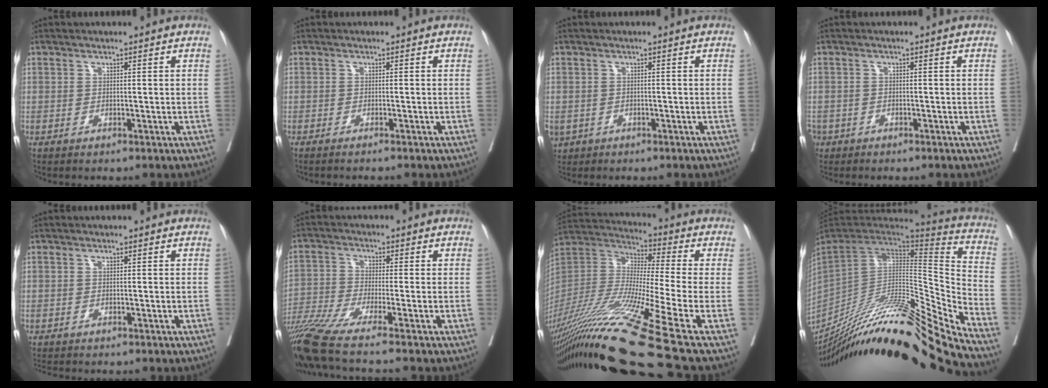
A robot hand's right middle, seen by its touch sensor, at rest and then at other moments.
{"total": 1.3, "force": [0.6, -1.0, 0.6], "torque": [0.000, -0.006, 0.021]}
{"total": 3.2, "force": [-1.7, 2.5, 0.9], "torque": [-0.024, -0.002, -0.024]}
{"total": 3.5, "force": [-2.3, 2.6, 0.6], "torque": [-0.018, 0.001, -0.043]}
{"total": 2.3, "force": [-2.1, 0.4, 0.7], "torque": [-0.014, -0.006, -0.033]}
{"total": 10.7, "force": [-8.0, -2.4, 6.7], "torque": [-0.119, -0.036, -0.140]}
{"total": 23.7, "force": [-14.8, -2.5, 18.4], "torque": [-0.358, -0.062, -0.281]}
{"total": 29.9, "force": [-23.1, -1.3, 18.9], "torque": [-0.249, -0.057, -0.375]}